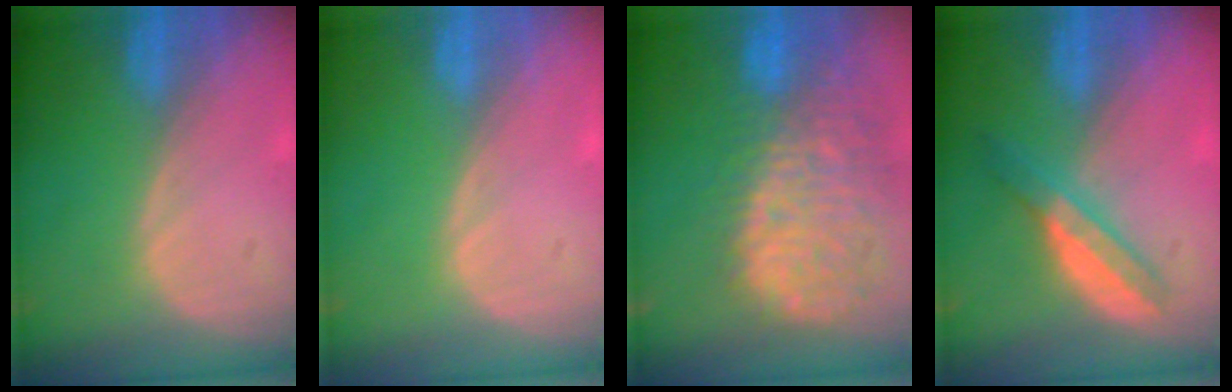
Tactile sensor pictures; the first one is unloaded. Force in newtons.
{"total": 0.0}
{"total": 13.8, "press": 11.3, "slide": 7.9}
{"total": 5.7, "press": 5.0, "slide": 2.7}